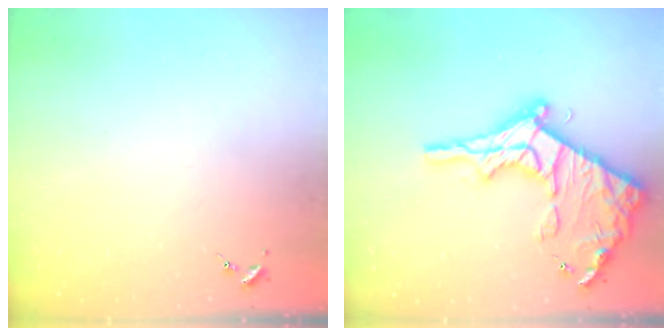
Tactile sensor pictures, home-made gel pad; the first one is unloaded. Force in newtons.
{"total": 21.0, "press": 20.9, "slide": 1.8}